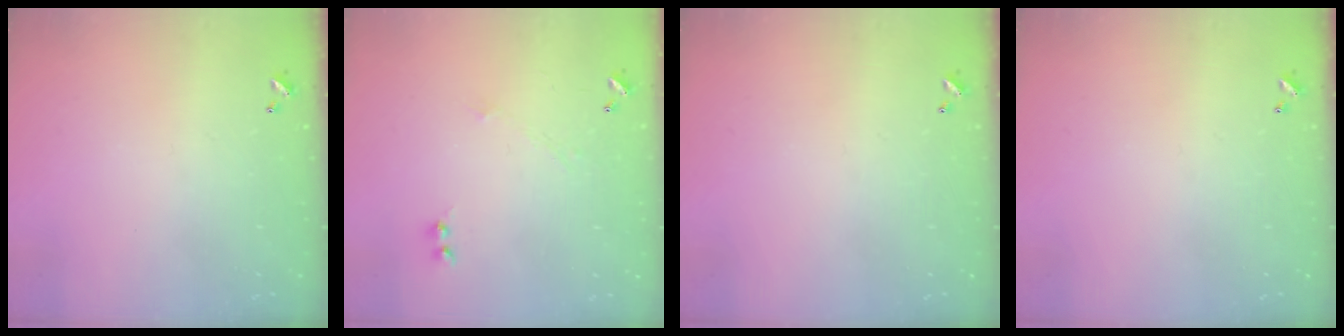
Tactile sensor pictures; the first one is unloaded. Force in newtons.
{"total": 1.1, "press": 0.9, "slide": 0.5}
{"total": 0.0}
{"total": 0.0}